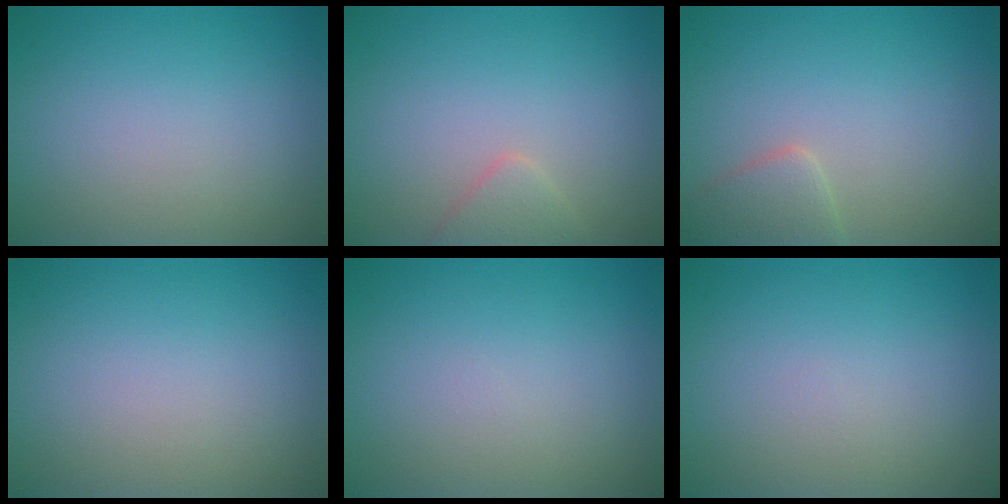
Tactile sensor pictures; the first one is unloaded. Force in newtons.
{"total": 1.6, "press": 1.6, "slide": 0.1}
{"total": 2.4, "press": 2.4, "slide": 0.1}
{"total": 0.0}
{"total": 0.0}
{"total": 0.0}